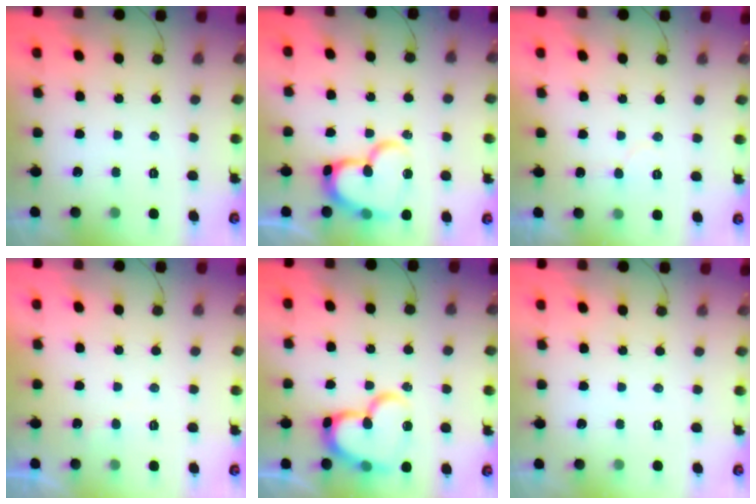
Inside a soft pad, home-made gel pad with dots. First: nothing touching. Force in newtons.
{"total": 16.6, "press": 16.6, "slide": 1.5}
{"total": 5.6, "press": 5.6, "slide": 0.5}
{"total": 2.6, "press": 2.6, "slide": 0.3}
{"total": 17.3, "press": 17.3, "slide": 1.5}
{"total": 0.0}